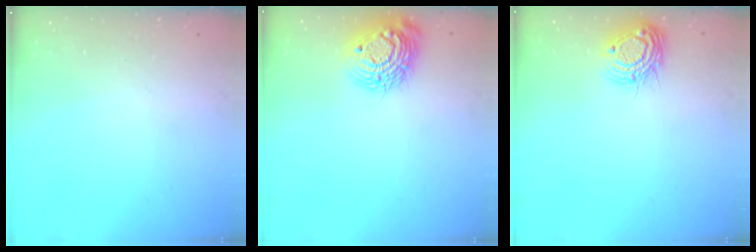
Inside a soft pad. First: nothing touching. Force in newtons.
{"total": 14.8, "press": 14.7, "slide": 1.0}
{"total": 11.0, "press": 10.9, "slide": 1.0}